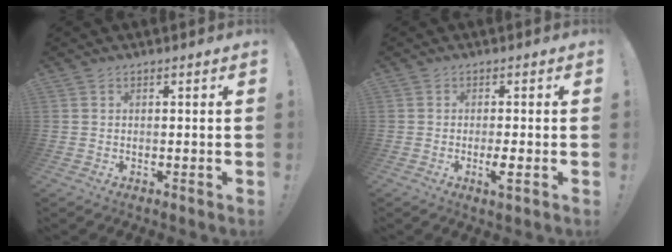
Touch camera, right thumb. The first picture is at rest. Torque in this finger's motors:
{"motor_torque": [0.08, 0.28, 0.63, -0.21, 0.00]}